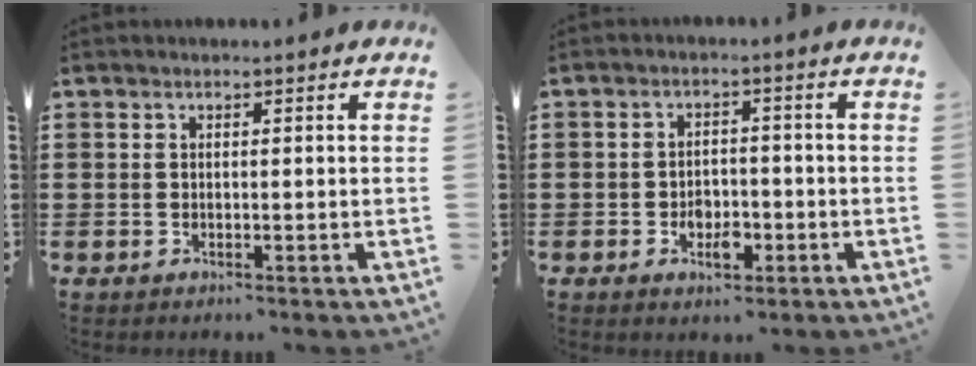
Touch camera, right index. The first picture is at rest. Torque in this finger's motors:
{"motor_torque": [2.14, 0.00, 0.11, 0.01]}